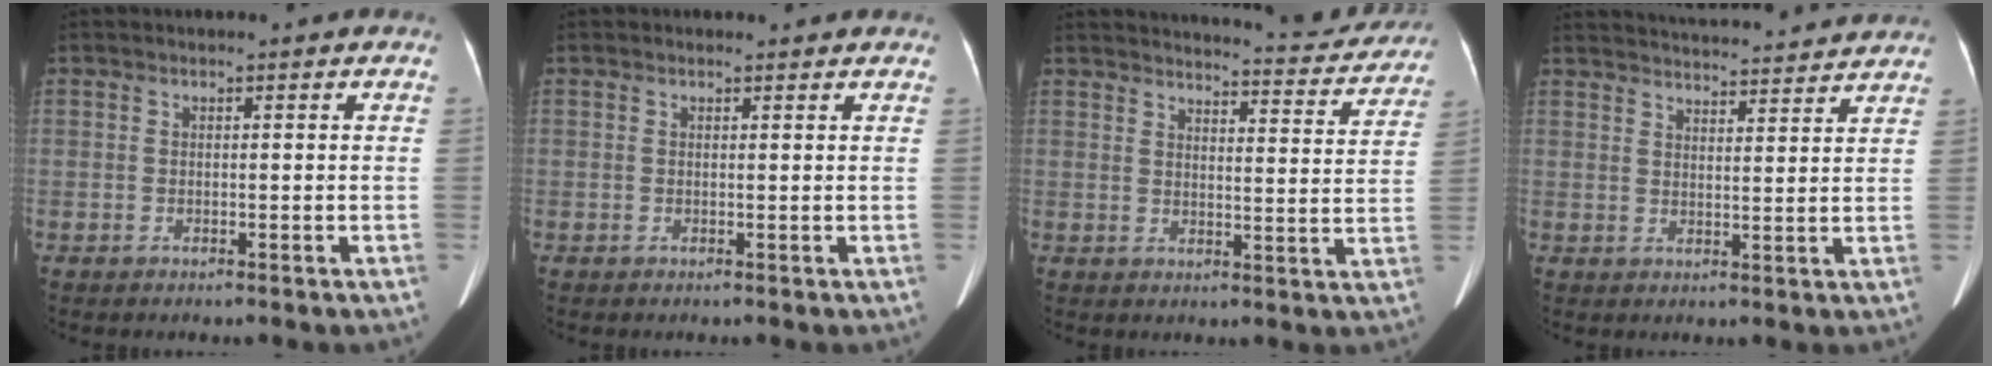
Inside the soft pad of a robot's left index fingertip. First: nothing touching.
{"total": 0.7, "force": [0.5, 0.5, 0.0], "torque": [-0.005, 0.004, 0.004]}
{"total": 15.7, "force": [15.2, 2.0, 3.3], "torque": [-0.028, -0.044, 0.163]}
{"total": 18.2, "force": [17.4, 2.0, 5.0], "torque": [-0.076, 0.021, 0.230]}